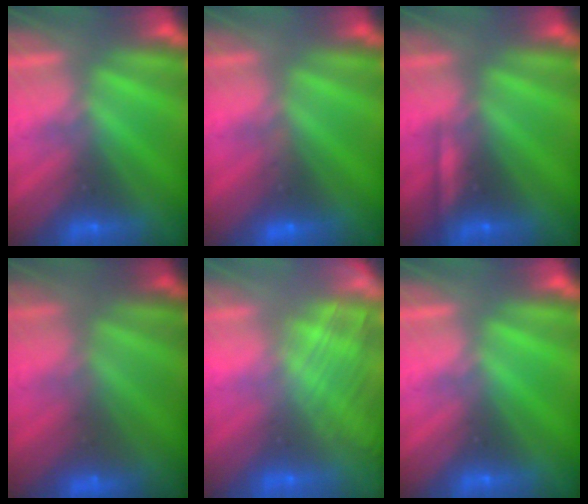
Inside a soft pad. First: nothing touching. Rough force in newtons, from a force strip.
{"total": 3.0}
{"total": 2.3}
{"total": 2.3}
{"total": 2.9}
{"total": 0.0}